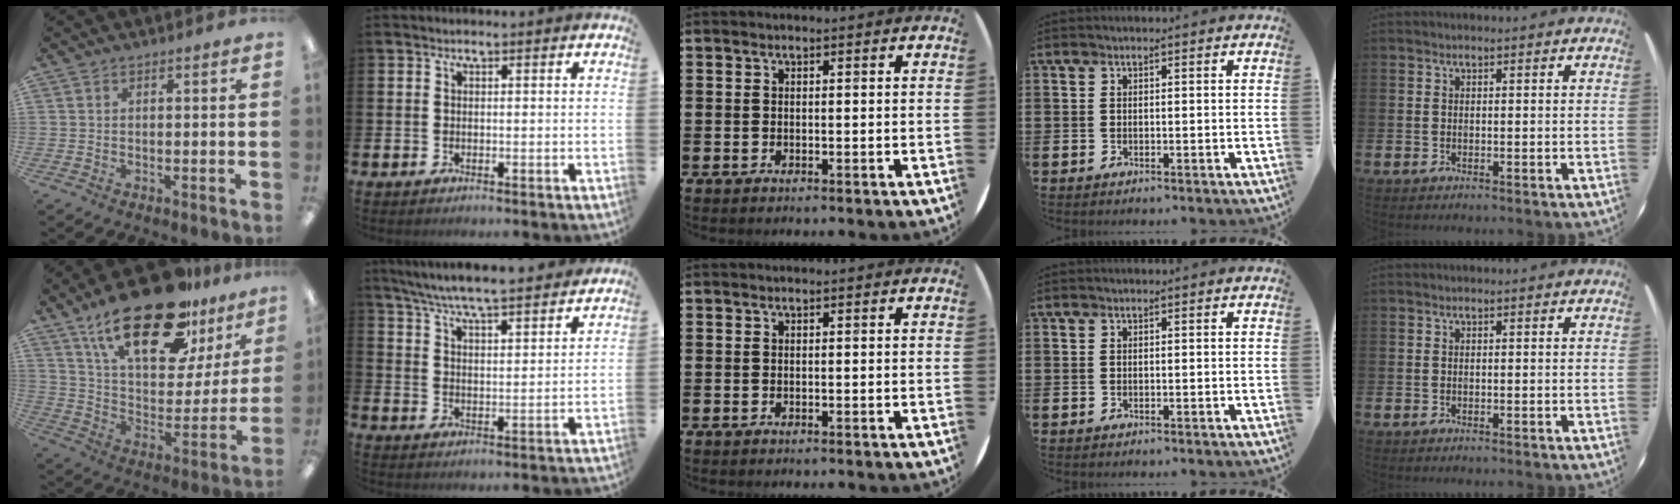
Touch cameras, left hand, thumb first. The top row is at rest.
{"thumb": {"total": 26.8, "force": [18.2, 10.6, 16.6], "torque": [-0.266, -0.108, 0.310]}, "index": {"total": 7.0, "force": [6.8, 0.0, 1.8], "torque": [-0.062, -0.046, 0.121]}}